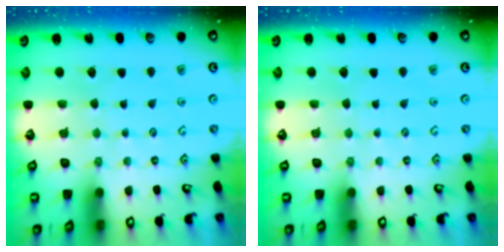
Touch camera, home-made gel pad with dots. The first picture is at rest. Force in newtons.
{"total": 0.0}